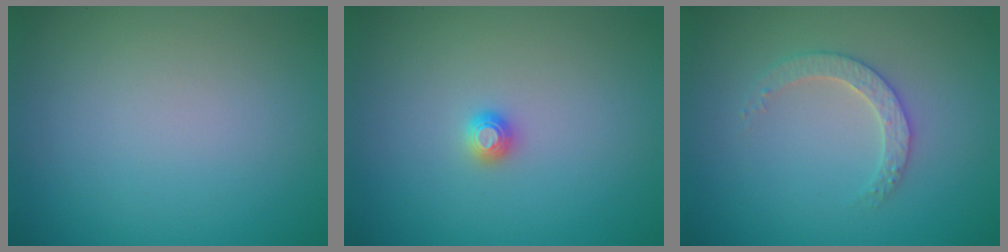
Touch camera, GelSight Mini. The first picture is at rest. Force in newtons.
{"total": 1.1, "press": 1.1, "slide": 0.1}
{"total": 2.5, "press": 2.4, "slide": 0.7}